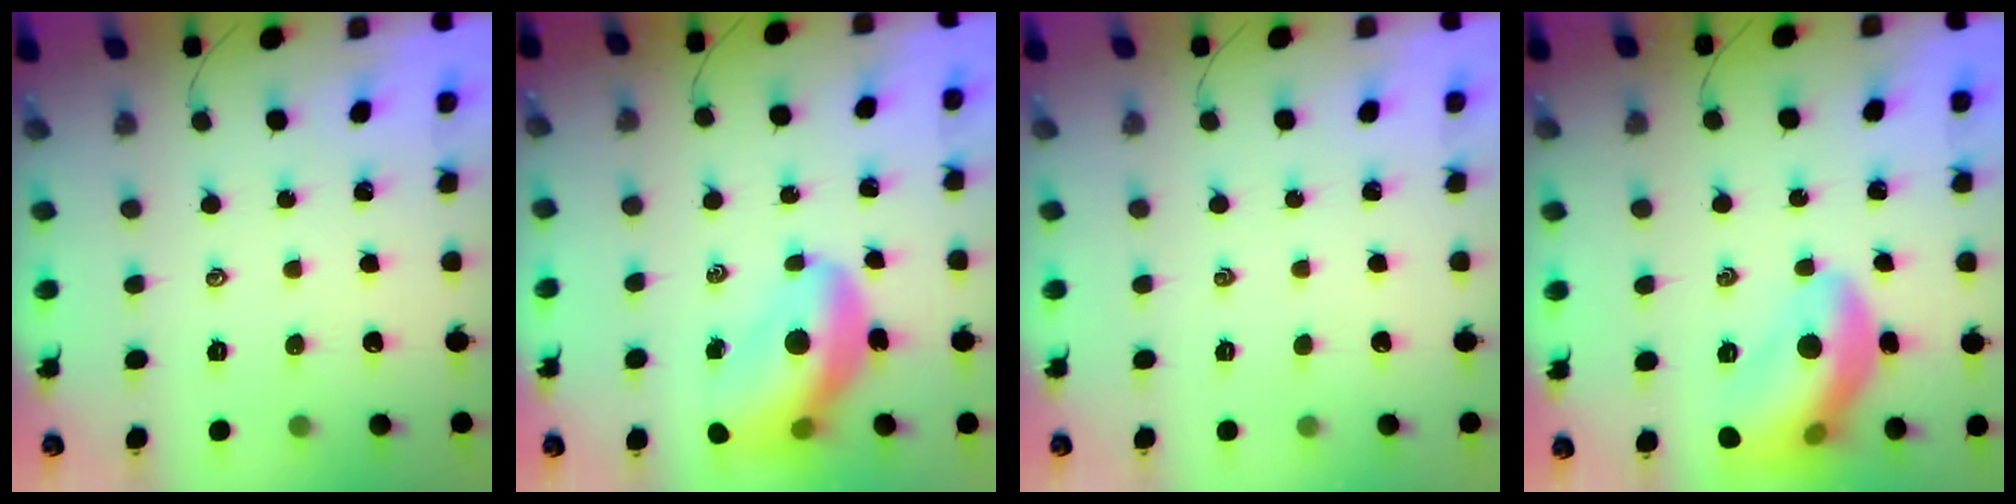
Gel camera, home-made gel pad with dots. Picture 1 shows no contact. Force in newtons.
{"total": 13.4, "press": 12.8, "slide": 3.9}
{"total": 0.0}
{"total": 14.8, "press": 14.8, "slide": 1.4}